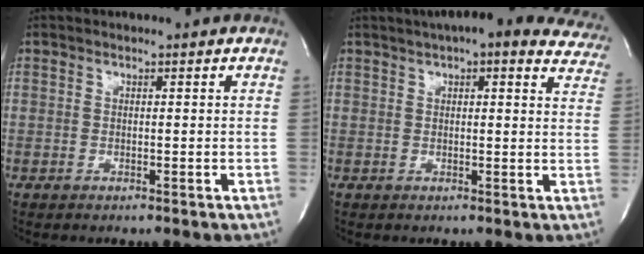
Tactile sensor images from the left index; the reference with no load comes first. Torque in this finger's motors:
{"motor_torque": [0.30, -0.30, 0.01, -0.09]}